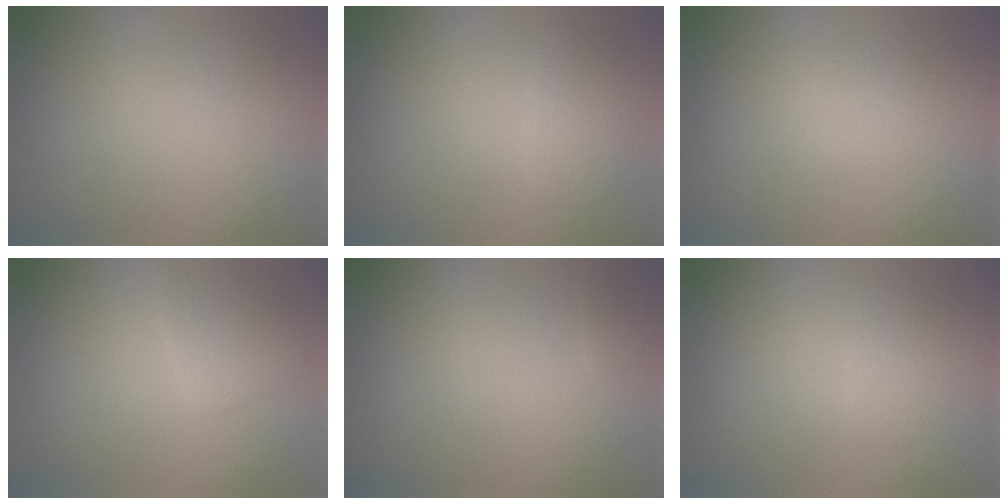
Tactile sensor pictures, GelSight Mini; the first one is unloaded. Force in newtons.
{"total": 1.5, "press": 1.5, "slide": 0.1}
{"total": 1.1, "press": 1.0, "slide": 0.1}
{"total": 2.3, "press": 2.3, "slide": 0.0}
{"total": 0.8, "press": 0.8, "slide": 0.1}
{"total": 1.2, "press": 1.2, "slide": 0.1}